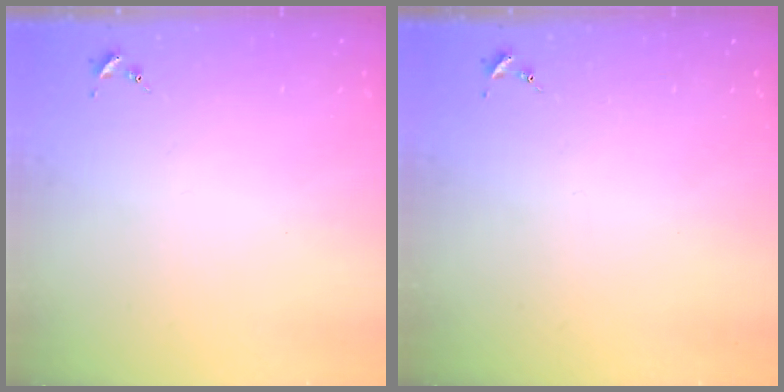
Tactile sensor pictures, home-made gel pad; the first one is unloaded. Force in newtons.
{"total": 0.0}